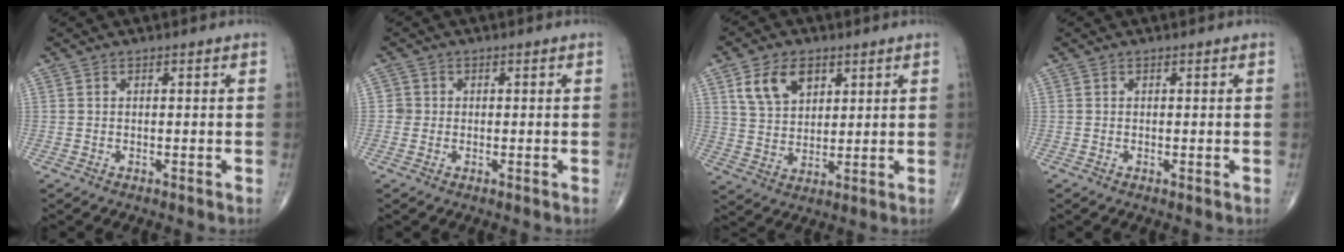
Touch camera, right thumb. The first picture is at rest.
{"total": 1.5, "force": [-0.1, 1.5, 0.1], "torque": [0.010, 0.006, -0.005]}
{"total": 9.2, "force": [4.3, 6.0, 5.4], "torque": [-0.079, -0.015, 0.085]}
{"total": 0.0}